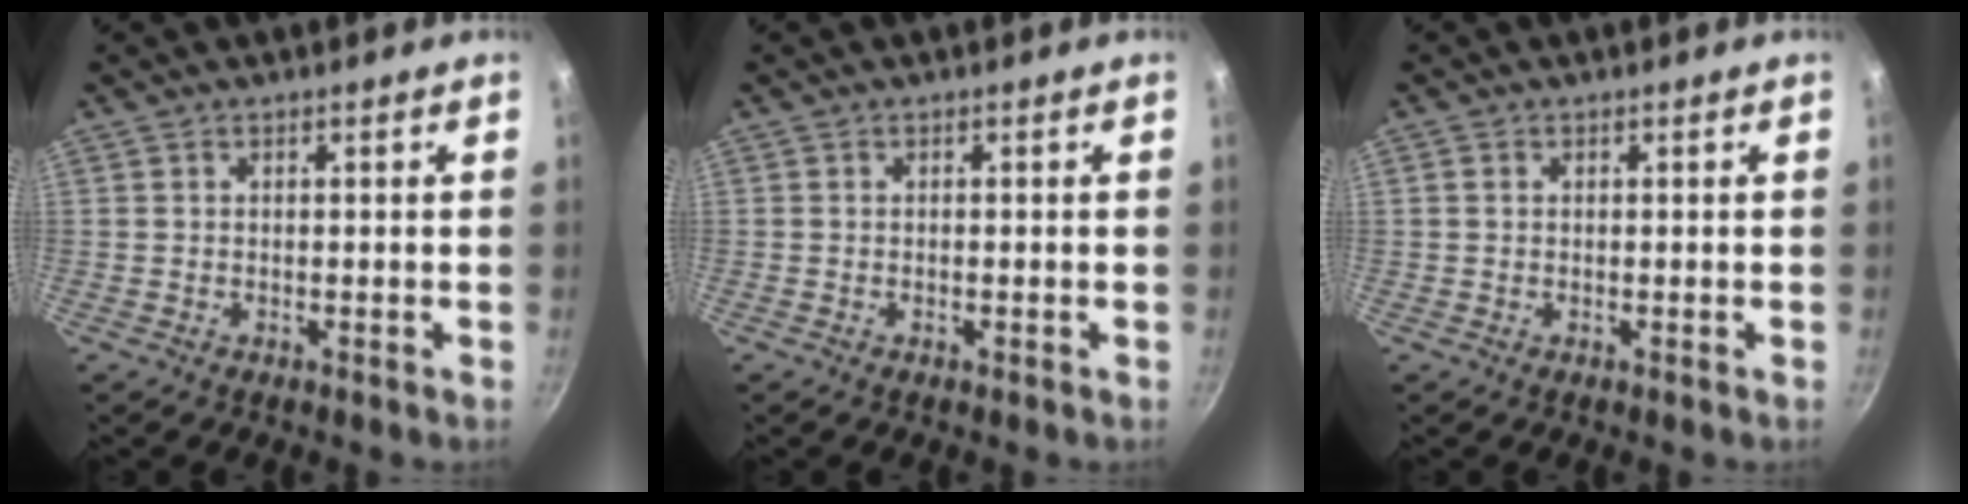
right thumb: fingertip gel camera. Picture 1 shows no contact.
{"total": 0.5, "force": [-0.2, 0.2, 0.5], "torque": [-0.008, 0.002, -0.004]}
{"total": 0.8, "force": [0.2, 0.7, 0.4], "torque": [-0.006, 0.003, 0.001]}